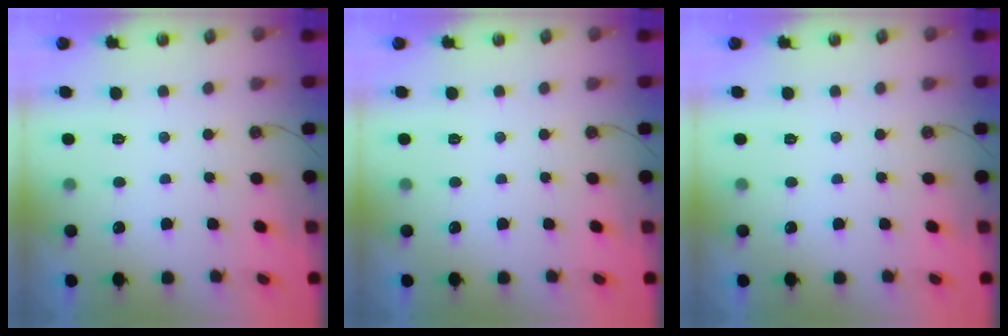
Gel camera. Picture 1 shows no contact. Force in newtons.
{"total": 0.0}
{"total": 0.0}